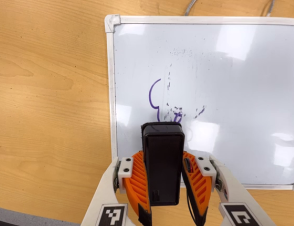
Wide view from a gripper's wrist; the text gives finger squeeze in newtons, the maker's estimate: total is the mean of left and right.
{"total": 5.9, "left": 5.3, "right": 6.4}